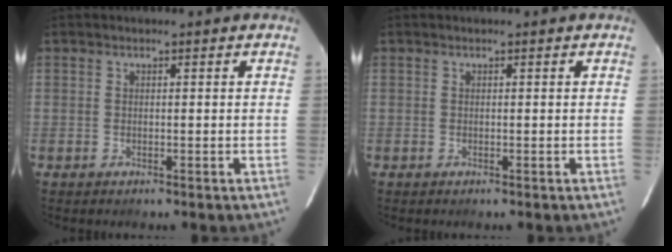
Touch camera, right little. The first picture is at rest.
{"total": 0.0}